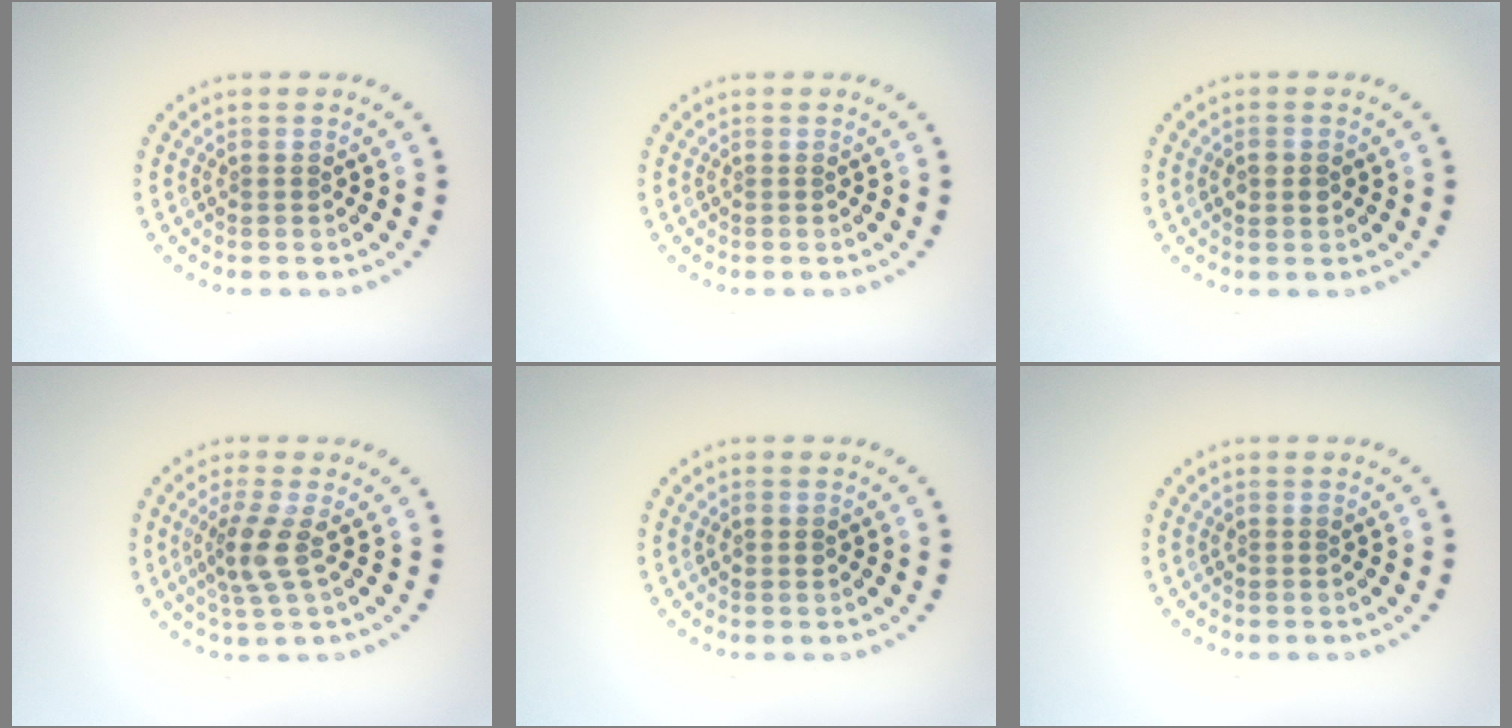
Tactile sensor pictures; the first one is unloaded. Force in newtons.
{"total": 0.0}
{"total": 1.7, "press": 1.7, "slide": 0.1}
{"total": 2.9, "press": 2.3, "slide": 1.8}
{"total": 0.9, "press": 0.9, "slide": 0.3}
{"total": 0.0}